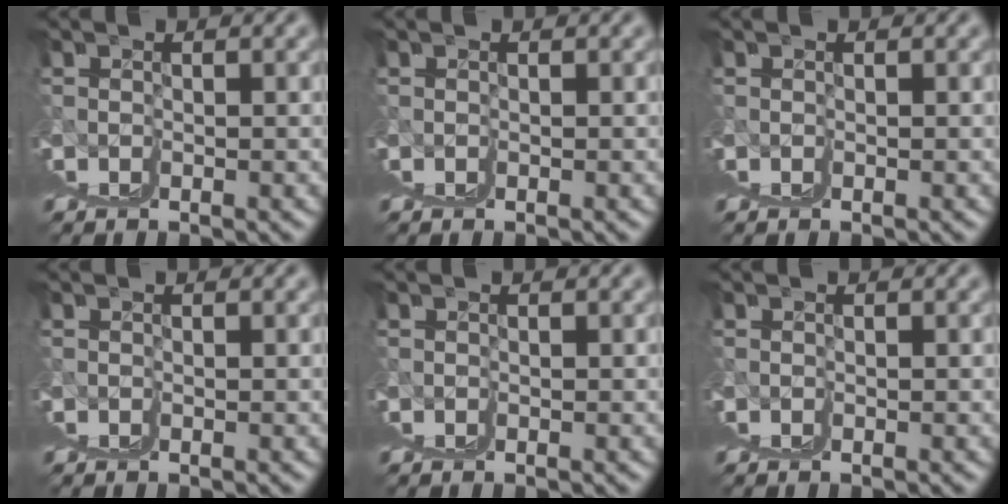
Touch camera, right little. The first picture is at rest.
{"total": 0.0}
{"total": 0.0}
{"total": 0.0}
{"total": 0.0}
{"total": 0.0}